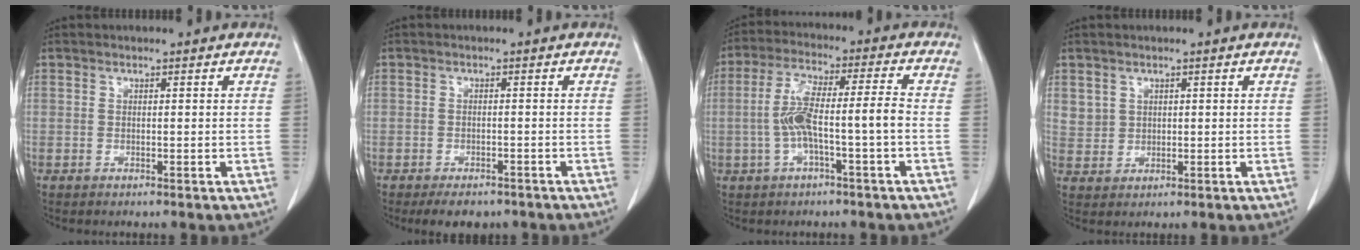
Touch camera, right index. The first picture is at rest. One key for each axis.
{"total": 4.7, "fx": -3.5, "fy": 2.6, "fz": 1.7, "tx": -0.018, "ty": 0.001, "tz": -0.047}
{"total": 8.6, "fx": -1.8, "fy": 0.6, "fz": 8.4, "tx": -0.170, "ty": 0.025, "tz": -0.032}
{"total": 2.9, "fx": 1.4, "fy": 2.5, "fz": 0.3, "tx": 0.006, "ty": 0.002, "tz": 0.028}